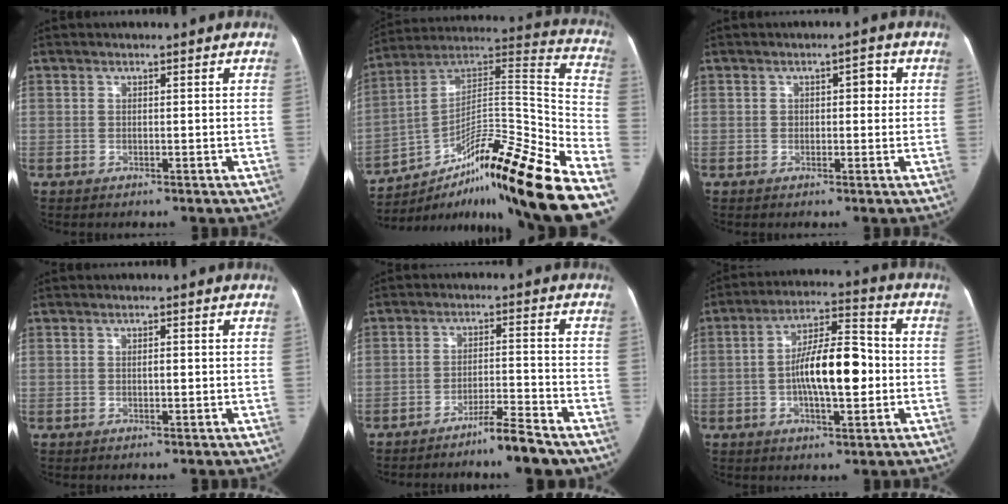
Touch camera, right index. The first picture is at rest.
{"total": 27.3, "force": [-18.2, 1.3, 20.4], "torque": [-0.255, 0.036, -0.304]}
{"total": 3.0, "force": [0.5, 1.7, 2.4], "torque": [-0.034, 0.025, 0.009]}
{"total": 1.3, "force": [0.0, 0.5, 1.2], "torque": [-0.023, 0.002, 0.000]}
{"total": 6.3, "force": [-5.0, 0.0, 3.7], "torque": [-0.058, -0.006, -0.088]}
{"total": 12.8, "force": [-1.3, 4.0, 12.1], "torque": [-0.212, 0.027, -0.020]}